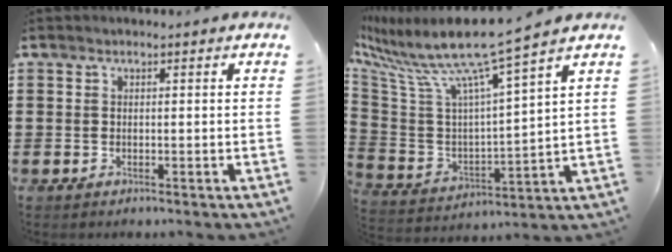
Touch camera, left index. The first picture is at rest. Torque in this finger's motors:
{"motor_torque": [1.22, -0.93, 0.72, 0.21]}